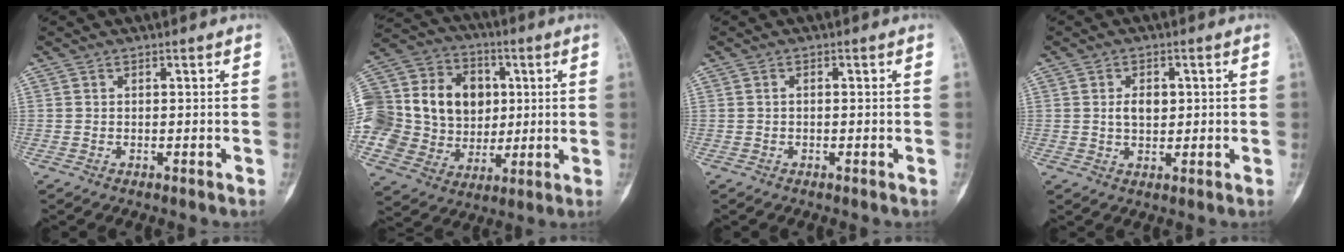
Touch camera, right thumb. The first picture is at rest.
{"total": 26.1, "force": [2.7, 21.9, 14.0], "torque": [-0.262, 0.045, 0.064]}
{"total": 0.5, "force": [-0.1, 0.3, 0.4], "torque": [-0.008, 0.000, -0.004]}
{"total": 4.3, "force": [0.6, 2.8, 3.2], "torque": [-0.040, -0.002, 0.011]}